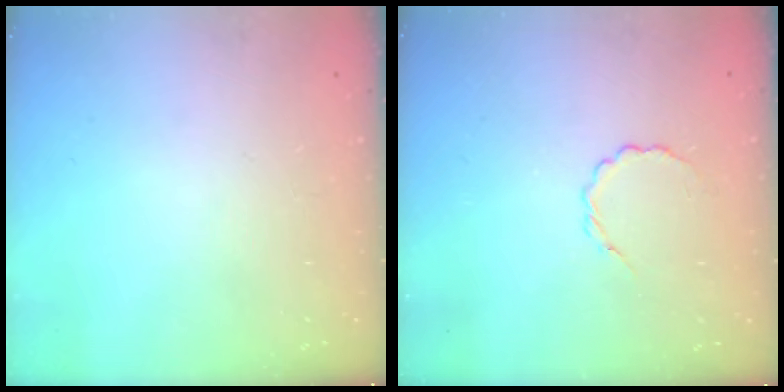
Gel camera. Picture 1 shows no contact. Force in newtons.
{"total": 2.9, "press": 2.7, "slide": 1.0}